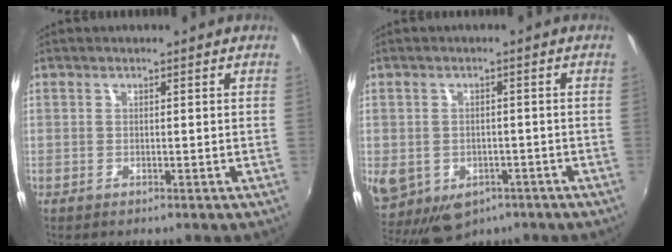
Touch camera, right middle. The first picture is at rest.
{"total": 12.7, "force": [-5.1, 9.5, 6.7], "torque": [-0.160, -0.036, -0.066]}